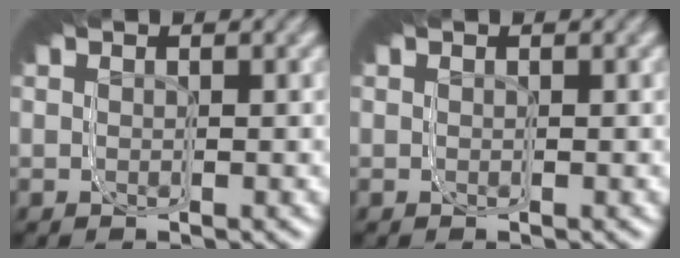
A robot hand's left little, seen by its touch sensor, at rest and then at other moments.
{"total": 0.0}